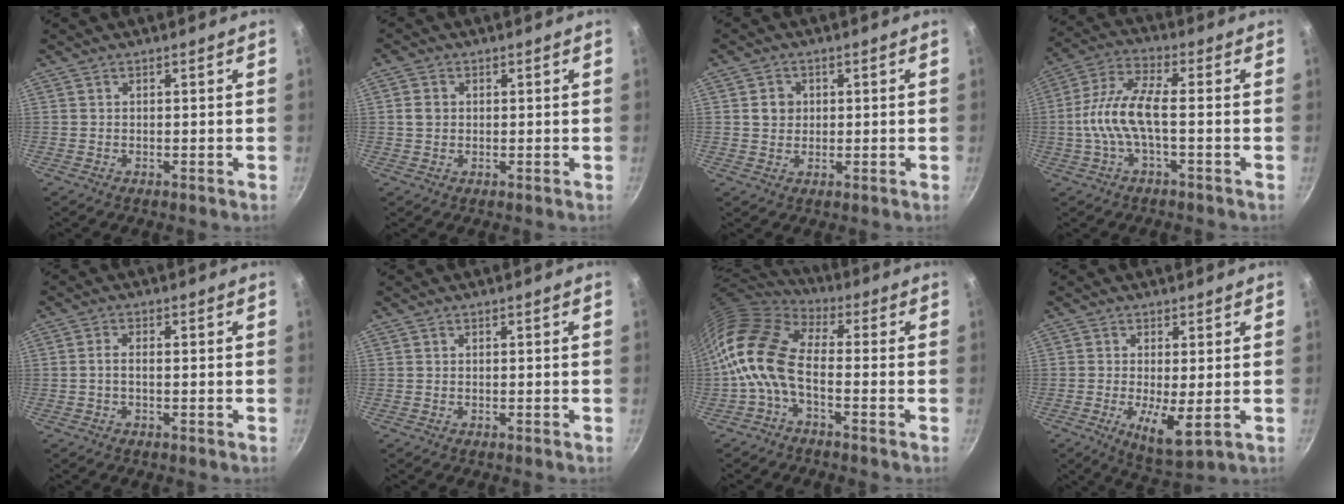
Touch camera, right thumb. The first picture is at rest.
{"total": 2.7, "force": [0.3, 2.3, 1.5], "torque": [-0.021, 0.003, 0.003]}
{"total": 3.4, "force": [0.6, 3.0, 1.4], "torque": [-0.007, 0.004, 0.007]}
{"total": 10.1, "force": [-1.7, 3.4, 9.3], "torque": [-0.203, 0.028, -0.045]}
{"total": 1.9, "force": [-0.3, 0.8, 1.7], "torque": [-0.041, 0.008, -0.008]}
{"total": 0.0}
{"total": 12.1, "force": [-2.6, 6.4, 10.0], "torque": [-0.189, 0.033, -0.072]}
{"total": 7.3, "force": [-1.0, 2.0, 6.9], "torque": [-0.122, -0.019, -0.008]}